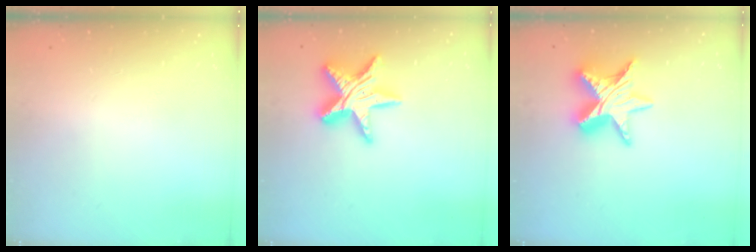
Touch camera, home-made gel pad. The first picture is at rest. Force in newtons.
{"total": 15.9, "press": 15.9, "slide": 1.2}
{"total": 12.1, "press": 12.1, "slide": 0.9}